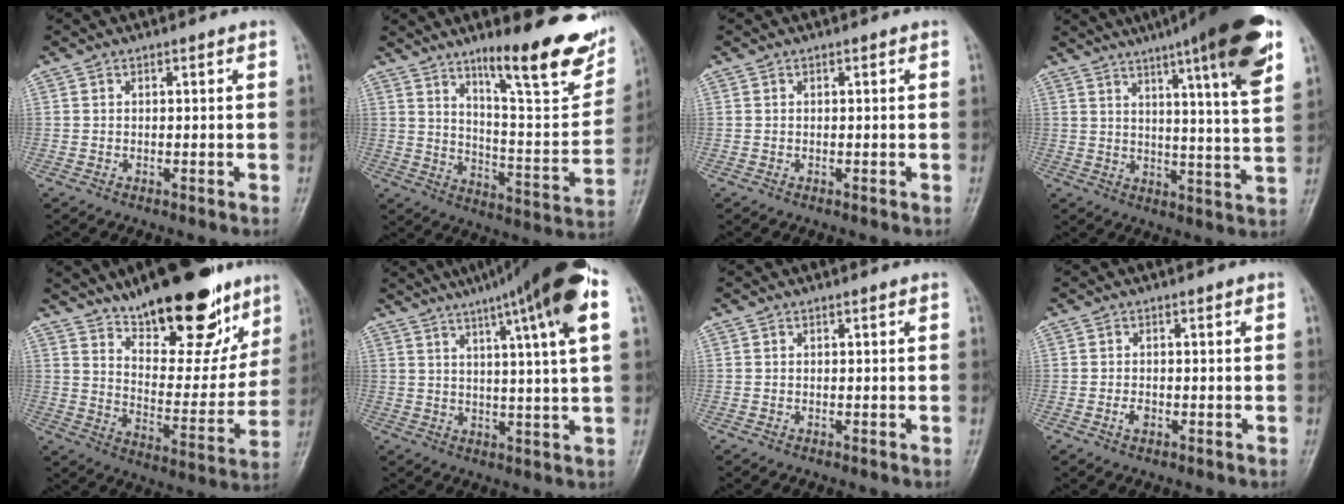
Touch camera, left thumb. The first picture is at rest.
{"total": 21.5, "force": [13.4, 4.8, 16.1], "torque": [-0.188, -0.066, 0.206]}
{"total": 0.0}
{"total": 20.1, "force": [11.7, 2.2, 16.2], "torque": [-0.220, -0.036, 0.155]}
{"total": 23.3, "force": [15.6, 9.1, 14.7], "torque": [-0.164, -0.074, 0.239]}
{"total": 19.2, "force": [9.9, 1.5, 16.3], "torque": [-0.241, -0.001, 0.129]}
{"total": 0.0}
{"total": 1.5, "force": [-0.6, 1.0, 1.0], "torque": [-0.018, 0.001, -0.013]}